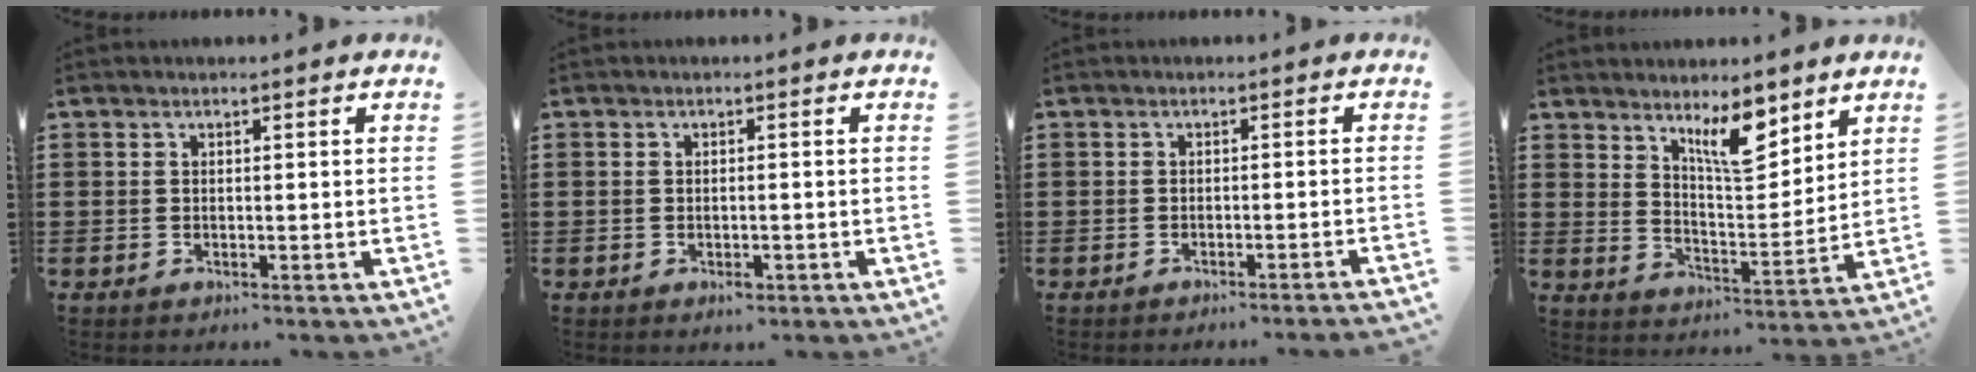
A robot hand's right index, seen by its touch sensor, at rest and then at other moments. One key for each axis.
{"total": 1.5, "fx": -0.6, "fy": 0.6, "fz": 1.2, "tx": -0.024, "ty": 0.000, "tz": -0.010}
{"total": 1.3, "fx": -1.1, "fy": -0.3, "fz": 0.5, "tx": -0.009, "ty": 0.000, "tz": -0.022}
{"total": 8.3, "fx": 5.9, "fy": 2.7, "fz": 5.2, "tx": -0.085, "ty": -0.025, "tz": 0.100}